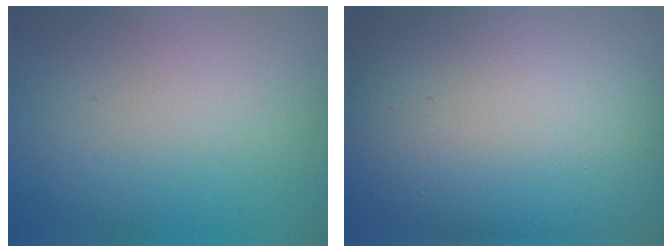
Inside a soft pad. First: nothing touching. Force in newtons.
{"total": 17.7, "press": 17.7, "slide": 1.2}